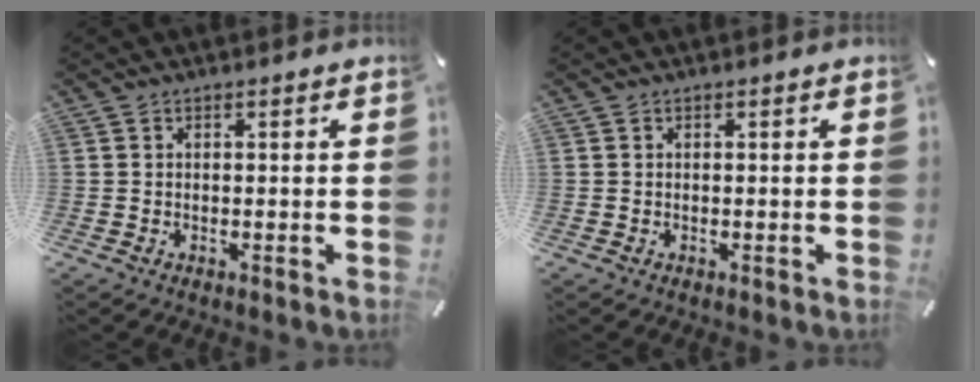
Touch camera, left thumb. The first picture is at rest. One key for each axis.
{"total": 0.0}